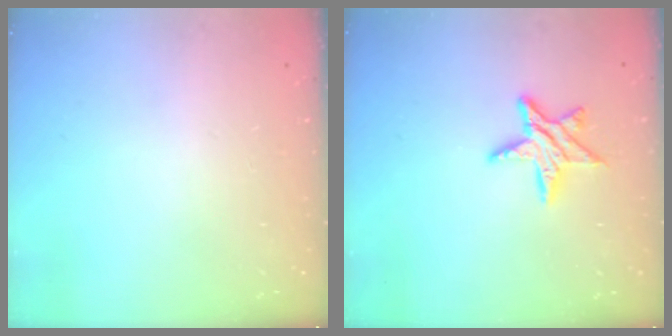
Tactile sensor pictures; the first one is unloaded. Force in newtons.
{"total": 9.7, "press": 9.7, "slide": 0.6}